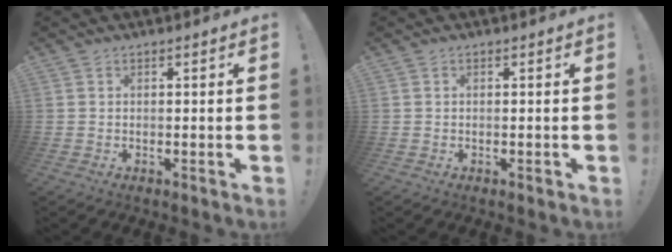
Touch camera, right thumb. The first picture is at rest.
{"total": 0.6, "force": [-0.1, 0.6, 0.1], "torque": [0.001, 0.002, -0.002]}